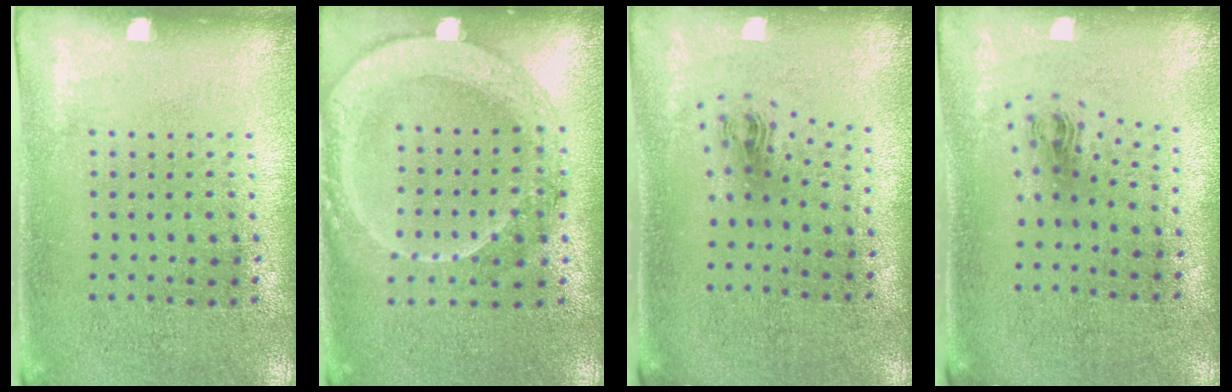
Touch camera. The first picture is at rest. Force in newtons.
{"total": 2.1, "press": 1.9, "slide": 0.8}
{"total": 1.0, "press": 0.4, "slide": 0.9}
{"total": 1.0, "press": 0.4, "slide": 0.9}